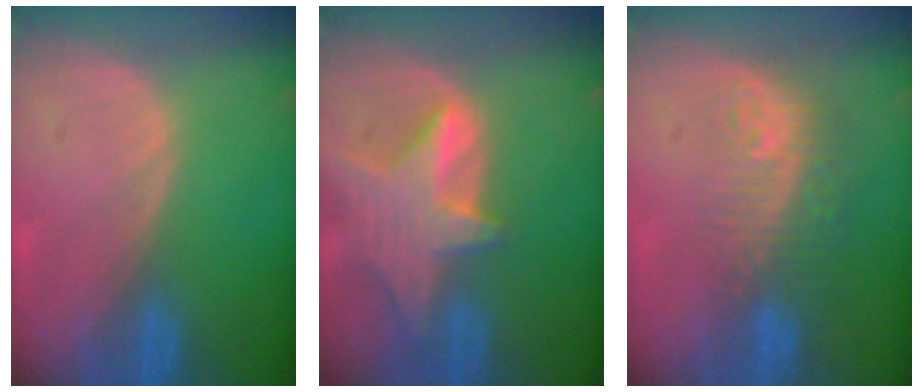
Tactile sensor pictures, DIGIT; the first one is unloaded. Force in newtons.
{"total": 8.0, "press": 7.3, "slide": 3.2}
{"total": 9.7, "press": 8.0, "slide": 5.4}